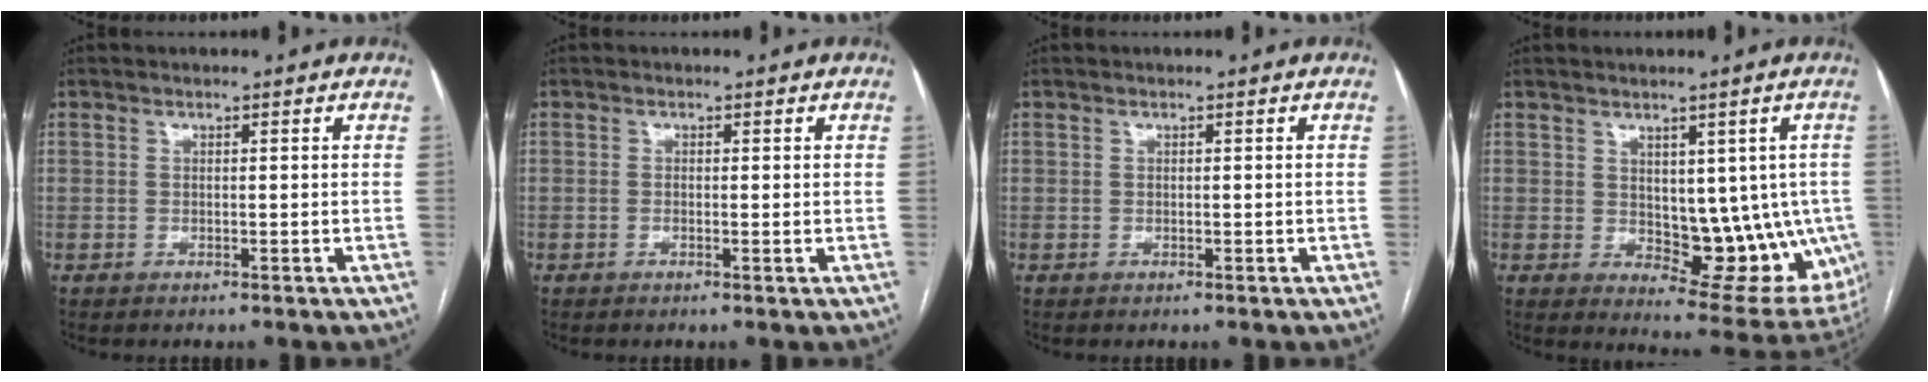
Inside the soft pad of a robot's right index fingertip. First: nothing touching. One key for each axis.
{"total": 0.9, "fx": -0.1, "fy": 0.2, "fz": 0.8, "tx": -0.014, "ty": -0.002, "tz": -0.002}
{"total": 0.0}
{"total": 13.0, "fx": -0.4, "fy": 6.8, "fz": 11.1, "tx": -0.116, "ty": 0.001, "tz": 0.015}